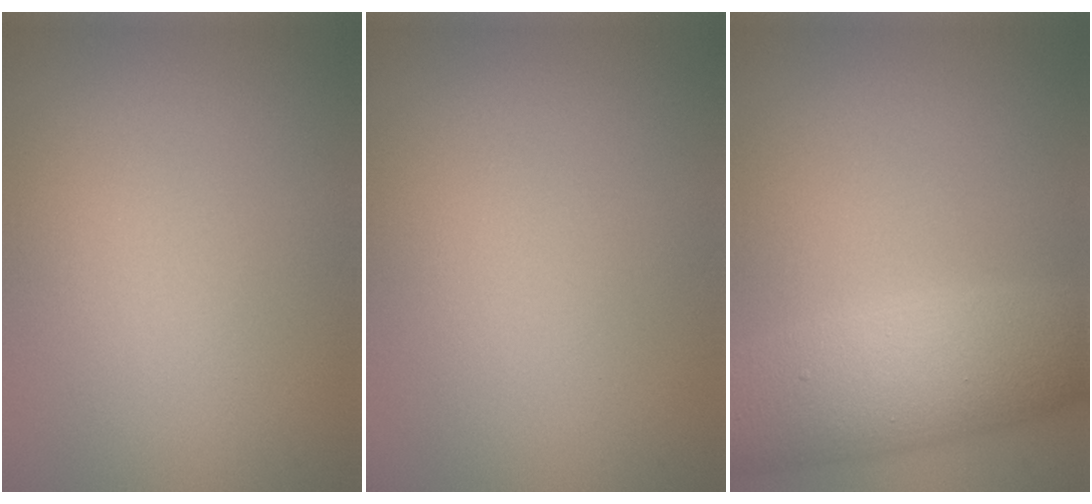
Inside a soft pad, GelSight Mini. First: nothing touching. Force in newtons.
{"total": 0.0}
{"total": 7.4, "press": 7.4, "slide": 0.2}